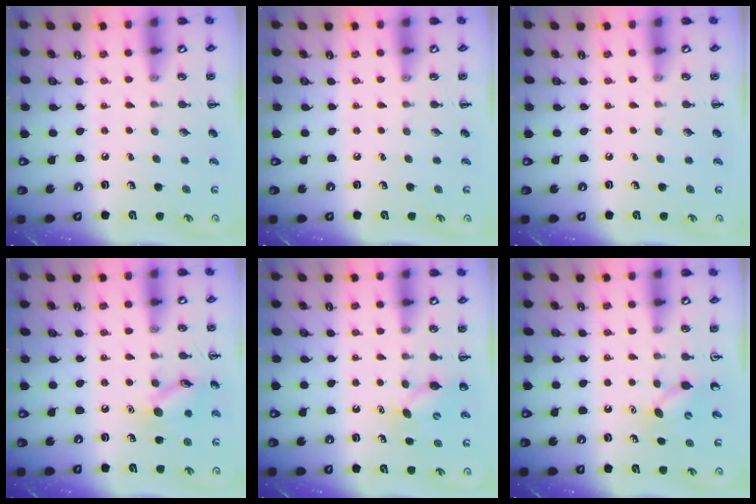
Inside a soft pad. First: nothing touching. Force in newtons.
{"total": 0.0}
{"total": 0.0}
{"total": 10.9, "press": 10.9, "slide": 0.5}
{"total": 6.8, "press": 6.6, "slide": 1.6}
{"total": 4.5, "press": 4.4, "slide": 0.8}